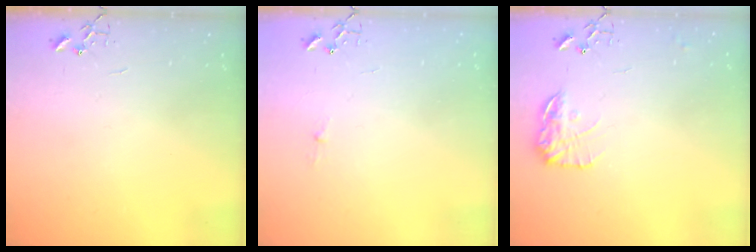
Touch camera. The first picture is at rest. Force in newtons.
{"total": 2.6, "press": 2.5, "slide": 0.4}
{"total": 12.1, "press": 12.1, "slide": 0.5}